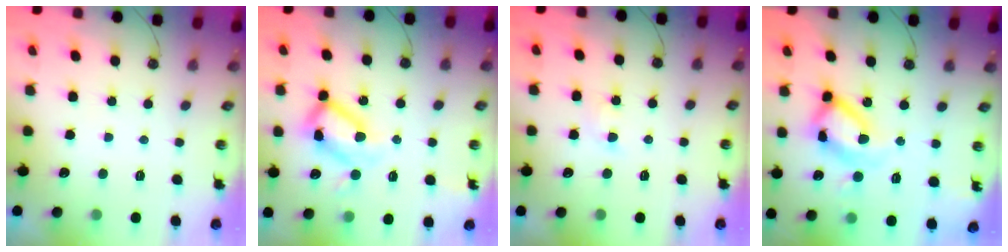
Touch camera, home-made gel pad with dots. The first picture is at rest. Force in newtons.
{"total": 15.2, "press": 15.2, "slide": 1.3}
{"total": 2.9, "press": 2.9, "slide": 0.5}
{"total": 18.7, "press": 18.5, "slide": 2.1}